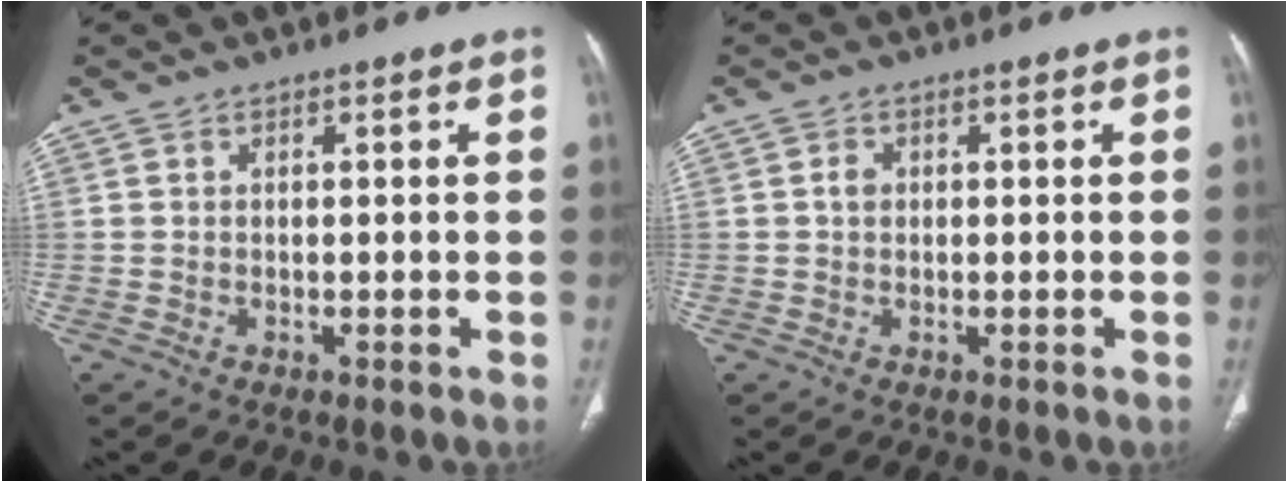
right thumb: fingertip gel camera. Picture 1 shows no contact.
{"total": 1.4, "force": [0.1, 1.2, 0.8], "torque": [-0.010, 0.005, 0.002]}